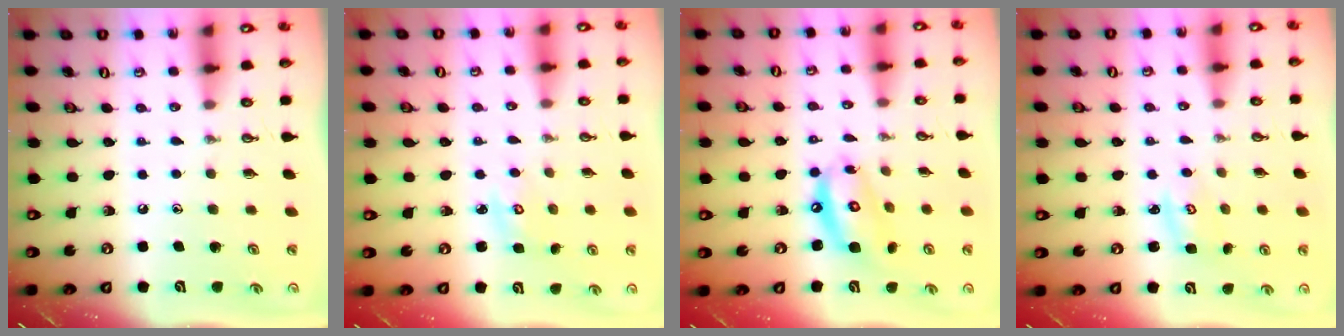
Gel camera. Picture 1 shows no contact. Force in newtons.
{"total": 2.5, "press": 2.5, "slide": 0.3}
{"total": 11.8, "press": 11.8, "slide": 1.2}
{"total": 2.8, "press": 2.8, "slide": 0.4}